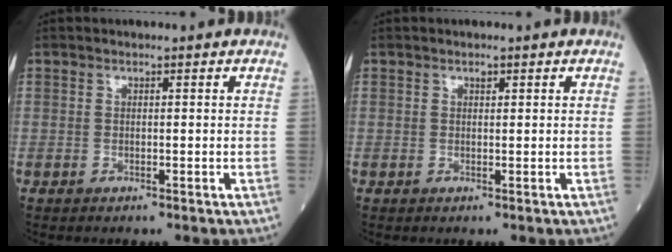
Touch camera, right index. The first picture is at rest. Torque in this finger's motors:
{"motor_torque": [0.06, 0.04, 0.07, 0.02]}